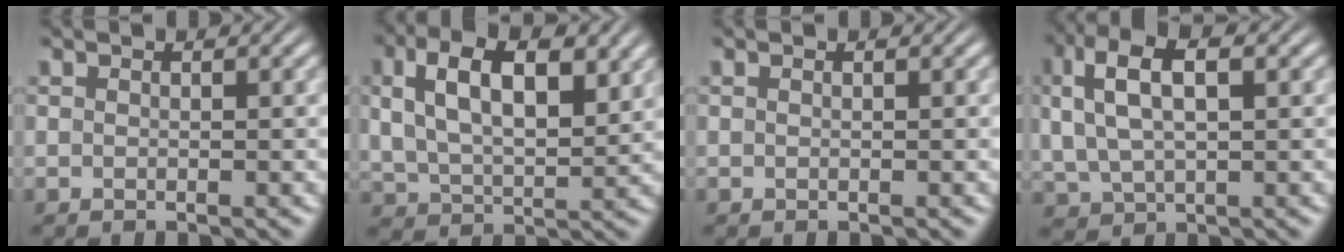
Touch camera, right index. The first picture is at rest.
{"total": 7.6, "force": [2.8, 4.8, 5.2], "torque": [-0.088, 0.011, 0.043]}
{"total": 0.0}
{"total": 7.0, "force": [2.5, 4.1, 5.1], "torque": [-0.105, 0.010, 0.048]}